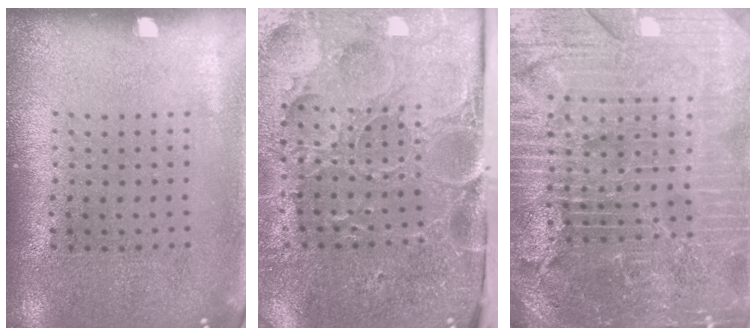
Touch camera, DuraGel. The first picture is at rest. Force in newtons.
{"total": 5.2, "press": 4.1, "slide": 3.3}
{"total": 5.8, "press": 5.1, "slide": 2.6}